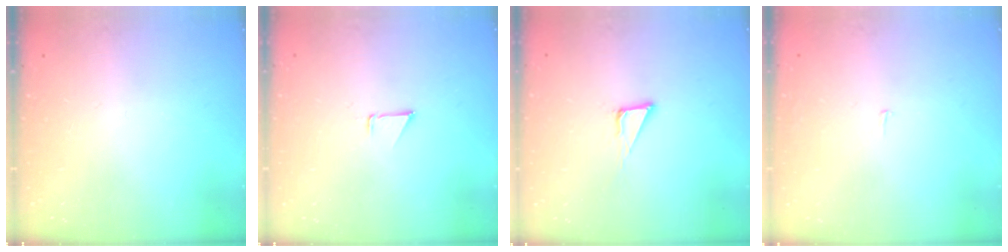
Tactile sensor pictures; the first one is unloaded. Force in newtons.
{"total": 0.9, "press": 0.9, "slide": 0.1}
{"total": 3.9, "press": 3.9, "slide": 0.2}
{"total": 2.2, "press": 2.2, "slide": 0.1}